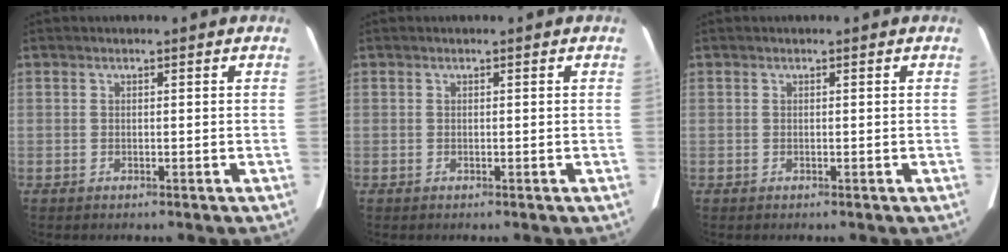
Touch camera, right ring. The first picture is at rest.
{"total": 0.0}
{"total": 0.0}